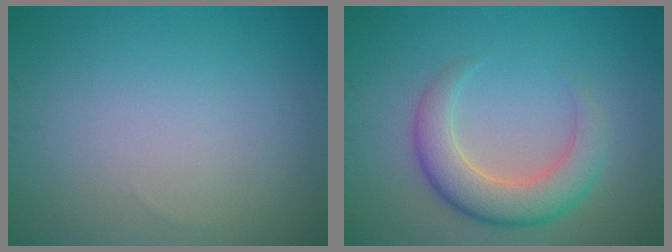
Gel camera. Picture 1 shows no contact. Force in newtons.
{"total": 5.1, "press": 5.1, "slide": 0.2}